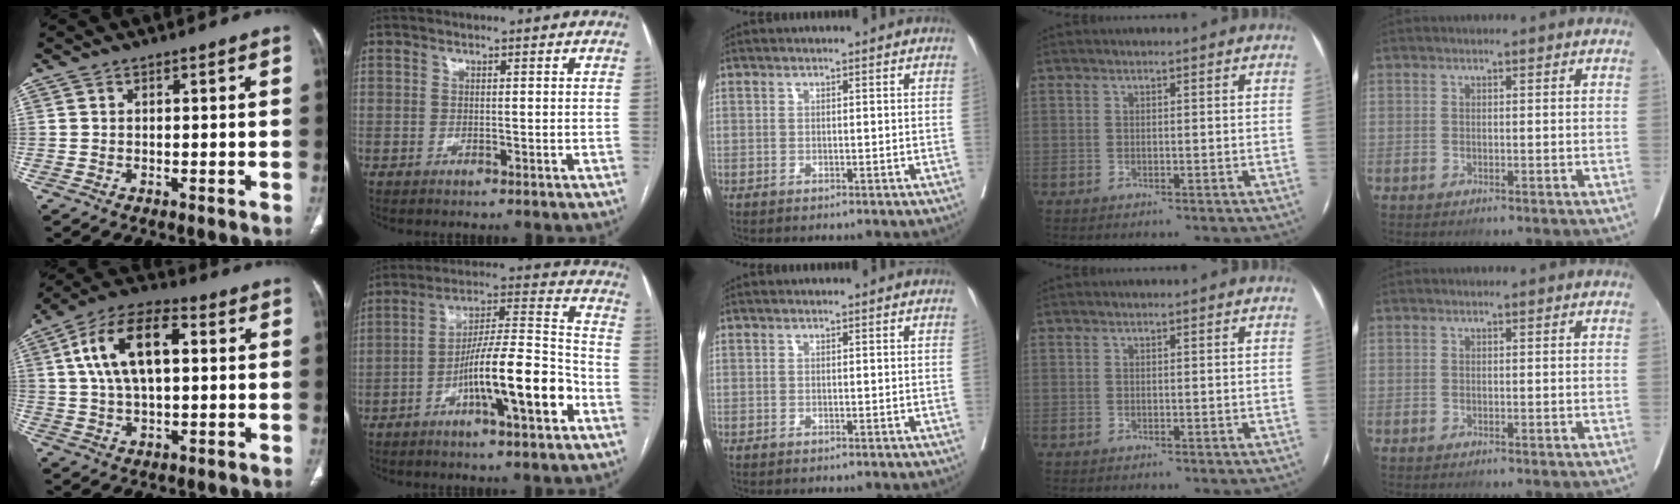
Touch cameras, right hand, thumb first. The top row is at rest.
{"thumb": {"total": 15.0, "force": [3.3, 7.6, 12.5], "torque": [-0.226, 0.020, 0.055]}, "index": {"total": 15.0, "force": [-6.1, 1.6, 13.6], "torque": [-0.229, 0.009, -0.099]}}